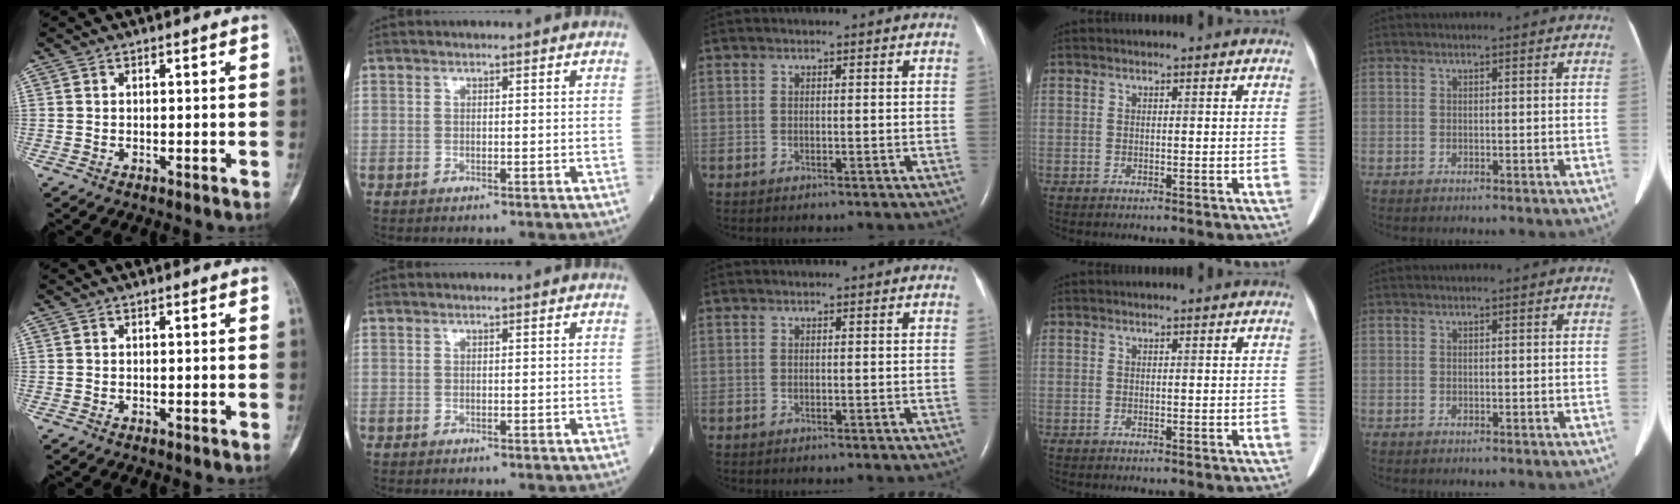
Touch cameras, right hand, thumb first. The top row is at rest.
{}